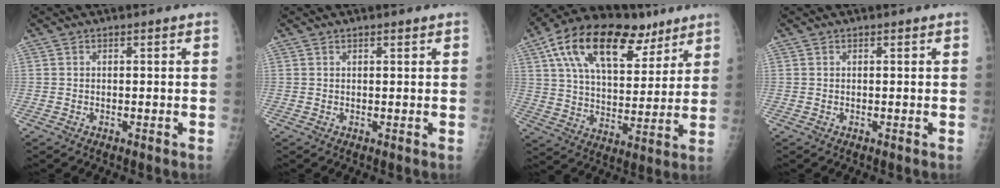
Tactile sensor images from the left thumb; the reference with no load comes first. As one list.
[{"total": 0.8, "force": [0.6, 0.2, 0.4], "torque": [-0.007, -0.002, 0.009]}, {"total": 23.0, "force": [12.3, 12.0, 15.2], "torque": [-0.227, -0.008, 0.209]}, {"total": 0.0}]